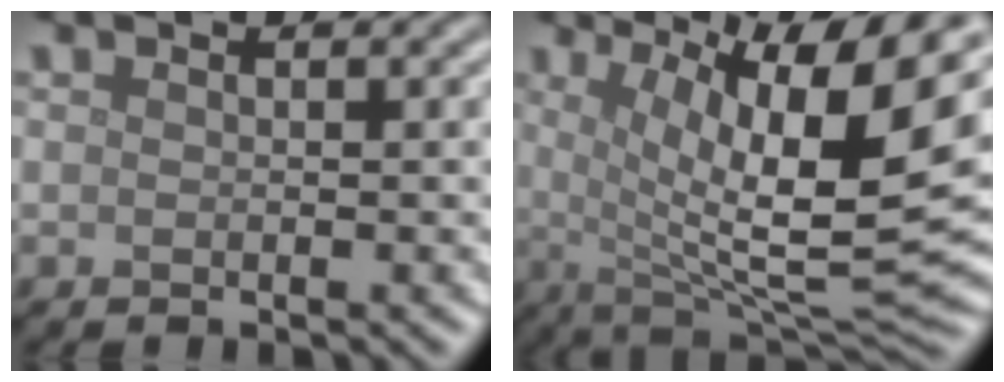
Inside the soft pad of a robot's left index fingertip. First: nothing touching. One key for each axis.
{"total": 14.6, "fx": 3.5, "fy": 4.2, "fz": 13.6, "tx": -0.201, "ty": -0.008, "tz": 0.066}